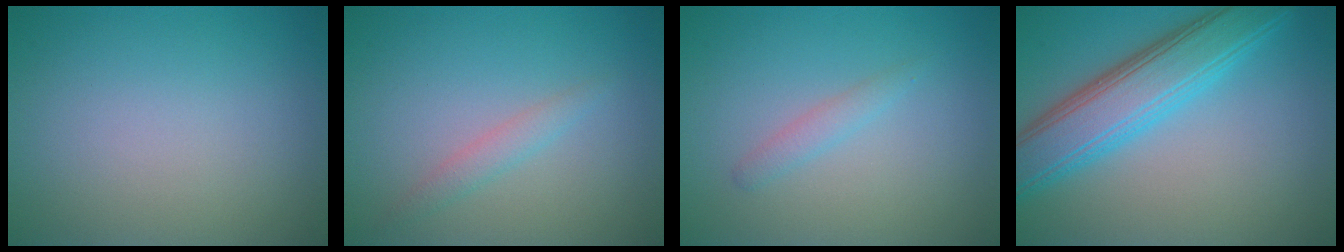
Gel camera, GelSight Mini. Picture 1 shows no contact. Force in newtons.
{"total": 1.4, "press": 1.4, "slide": 0.1}
{"total": 1.2, "press": 1.2, "slide": 0.0}
{"total": 7.0, "press": 7.0, "slide": 0.1}